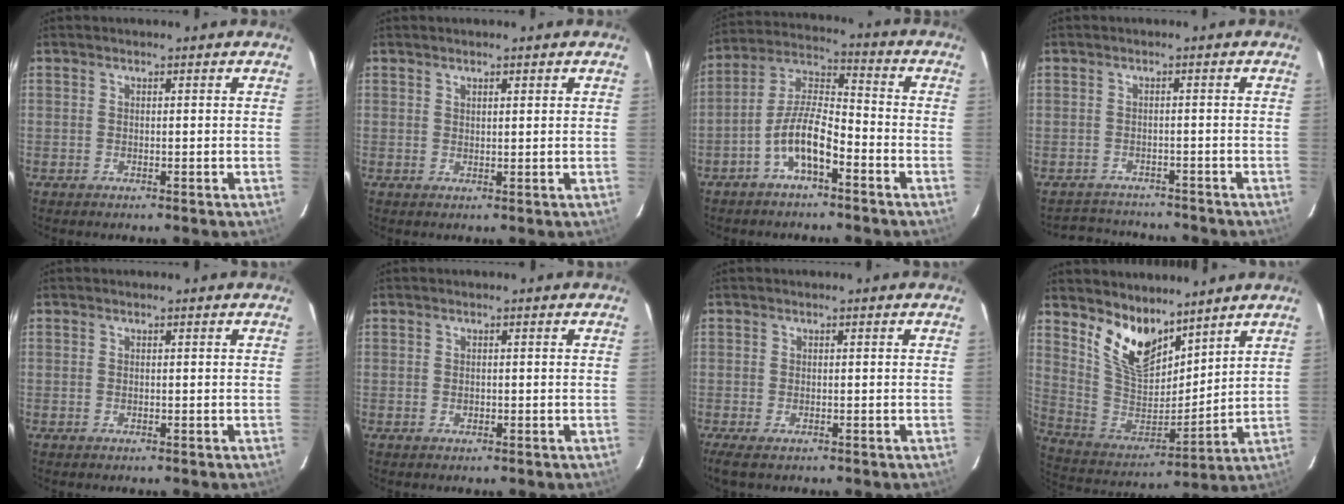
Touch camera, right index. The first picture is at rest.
{"total": 1.2, "force": [1.0, 0.3, 0.6], "torque": [-0.009, 0.001, 0.016]}
{"total": 9.0, "force": [-4.8, 2.8, 7.2], "torque": [-0.155, 0.013, -0.089]}
{"total": 6.3, "force": [-5.7, 2.6, 0.6], "torque": [-0.021, 0.019, -0.084]}
{"total": 0.0}
{"total": 0.7, "force": [-0.2, 0.6, 0.4], "torque": [-0.006, 0.000, -0.002]}
{"total": 3.5, "force": [-2.2, 1.5, 2.3], "torque": [-0.049, -0.013, -0.036]}
{"total": 13.6, "force": [9.7, 6.7, 6.8], "torque": [-0.141, -0.005, 0.198]}